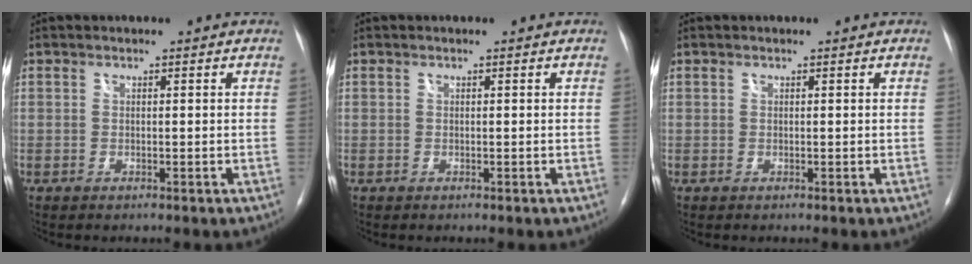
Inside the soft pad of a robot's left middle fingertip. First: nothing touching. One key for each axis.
{"total": 0.0}
{"total": 0.0}